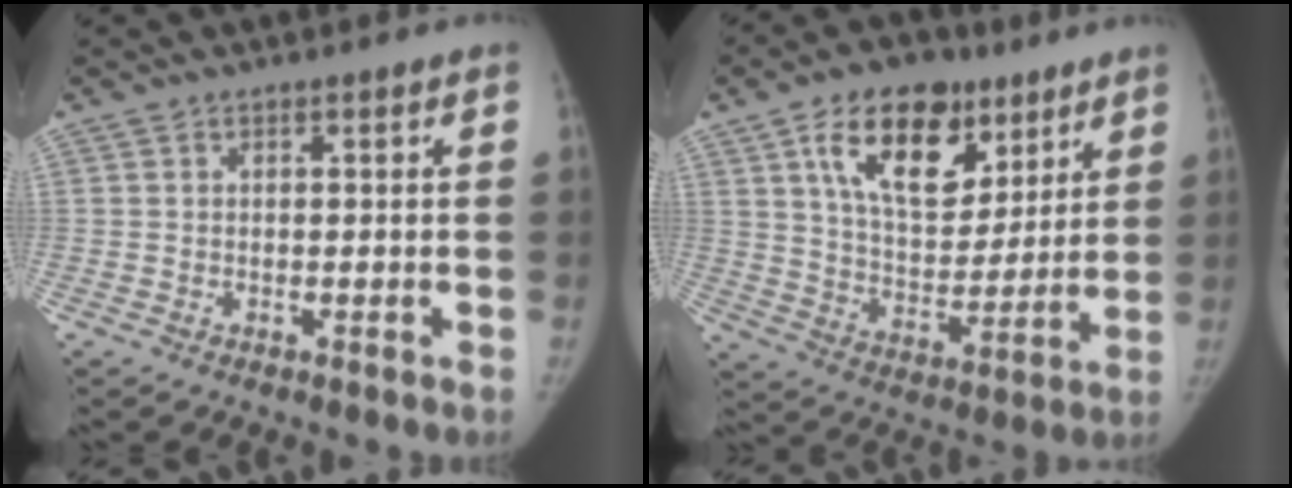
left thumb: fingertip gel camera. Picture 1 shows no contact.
{"total": 18.3, "force": [9.4, 10.8, 11.3], "torque": [-0.137, -0.039, 0.163]}